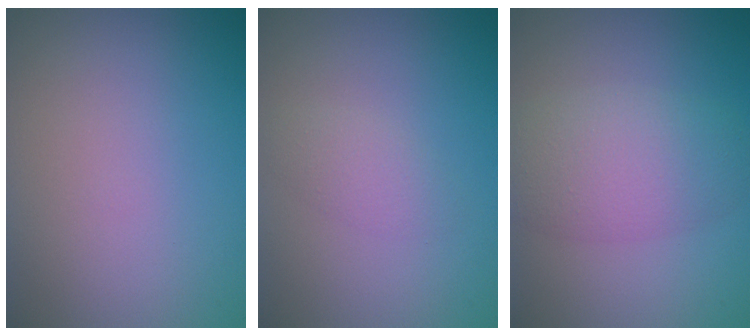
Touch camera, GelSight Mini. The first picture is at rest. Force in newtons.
{"total": 1.5, "press": 1.5, "slide": 0.0}
{"total": 5.2, "press": 5.2, "slide": 0.2}